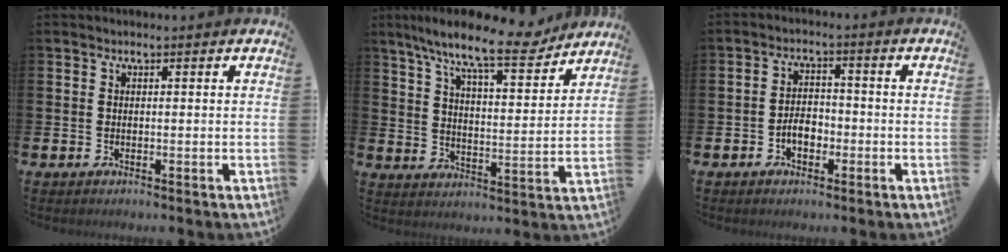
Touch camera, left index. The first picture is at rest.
{"total": 11.2, "force": [9.5, 1.8, 5.7], "torque": [-0.123, -0.055, 0.157]}
{"total": 3.3, "force": [-1.3, 2.0, 2.2], "torque": [-0.030, 0.001, -0.030]}